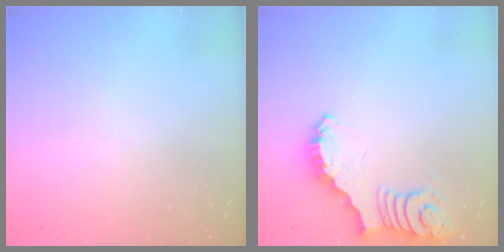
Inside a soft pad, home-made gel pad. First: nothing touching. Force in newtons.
{"total": 2.6, "press": 2.6, "slide": 0.5}